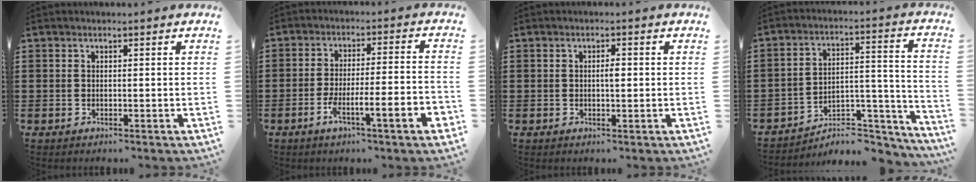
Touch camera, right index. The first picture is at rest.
{"total": 7.5, "force": [-4.0, 0.7, 6.3], "torque": [-0.108, -0.002, -0.075]}
{"total": 1.8, "force": [0.0, 0.6, 1.7], "torque": [-0.032, 0.002, -0.001]}
{"total": 4.7, "force": [-4.1, 1.6, 1.7], "torque": [-0.031, -0.002, -0.084]}